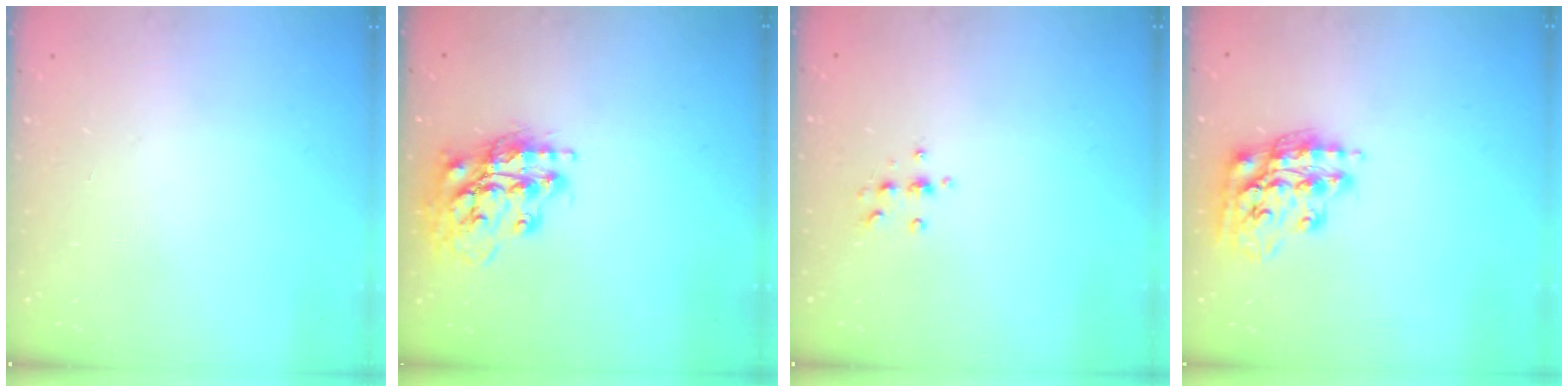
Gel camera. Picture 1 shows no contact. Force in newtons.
{"total": 16.3, "press": 16.2, "slide": 1.1}
{"total": 5.4, "press": 5.2, "slide": 1.4}
{"total": 16.3, "press": 16.2, "slide": 1.1}